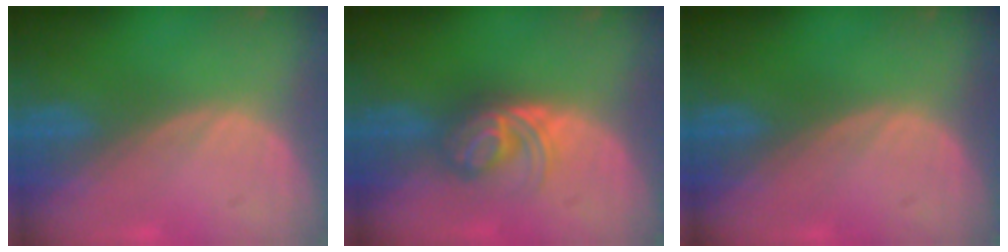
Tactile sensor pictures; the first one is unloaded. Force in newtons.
{"total": 5.9, "press": 5.2, "slide": 2.9}
{"total": 0.0}